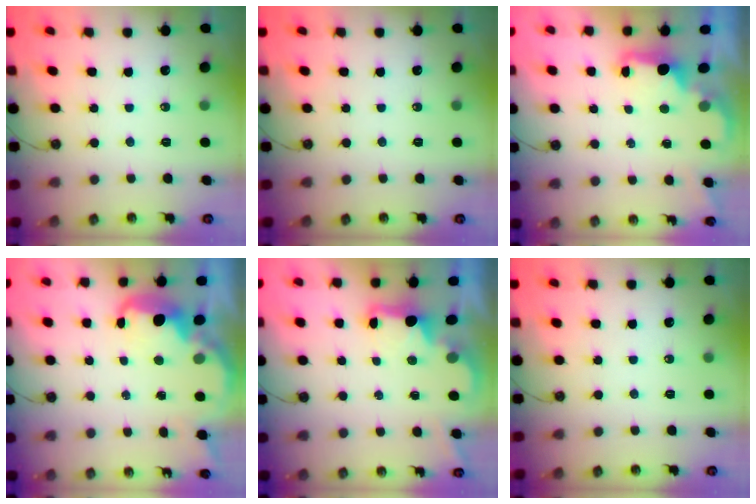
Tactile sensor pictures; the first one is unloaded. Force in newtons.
{"total": 0.0}
{"total": 2.2, "press": 2.1, "slide": 0.7}
{"total": 4.7, "press": 4.6, "slide": 0.9}
{"total": 2.2, "press": 2.1, "slide": 0.8}
{"total": 0.0}